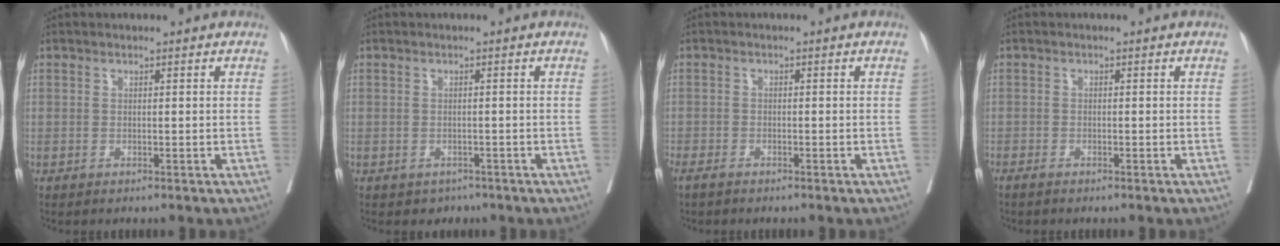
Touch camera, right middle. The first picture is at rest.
{"total": 1.9, "force": [-1.3, 1.3, 0.2], "torque": [-0.002, 0.004, -0.016]}
{"total": 3.2, "force": [-2.6, 0.7, 1.7], "torque": [-0.032, -0.009, -0.043]}
{"total": 0.9, "force": [-0.8, 0.1, 0.4], "torque": [-0.011, -0.002, -0.015]}